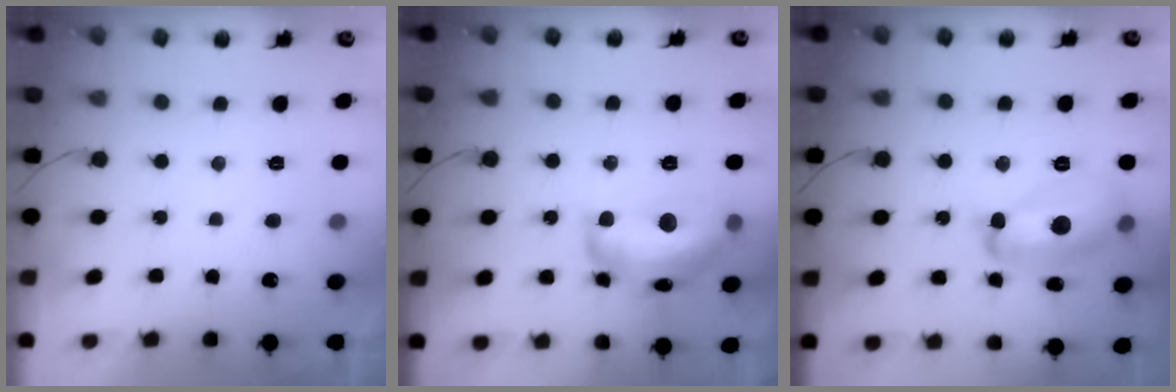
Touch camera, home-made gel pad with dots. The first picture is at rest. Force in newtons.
{"total": 16.1, "press": 16.1, "slide": 0.9}
{"total": 15.0, "press": 14.9, "slide": 0.9}